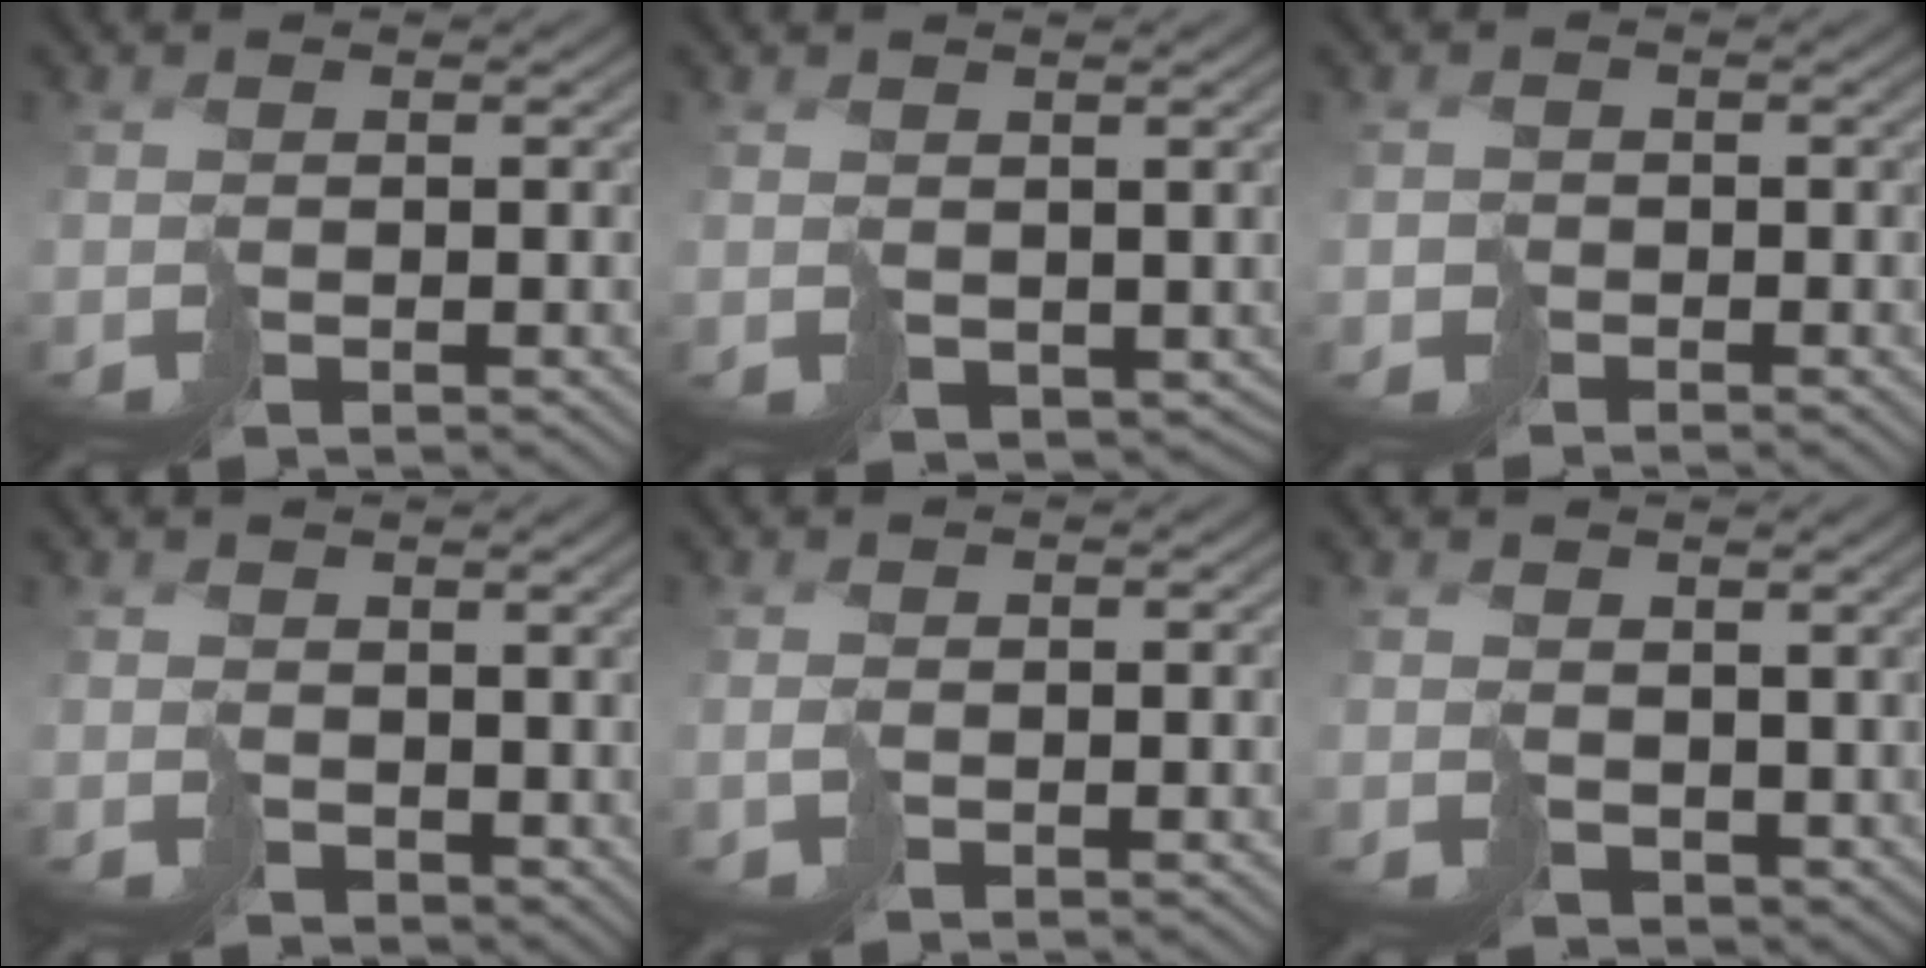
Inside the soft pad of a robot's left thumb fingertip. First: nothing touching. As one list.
[{"total": 3.1, "force": [0.5, 2.6, 1.6], "torque": [-0.045, -0.022, 0.017]}, {"total": 1.9, "force": [-1.1, 1.5, 0.0], "torque": [-0.001, -0.007, -0.030]}, {"total": 3.0, "force": [1.7, 2.2, 1.1], "torque": [-0.033, -0.010, 0.040]}, {"total": 0.6, "force": [-0.2, 0.6, 0.1], "torque": [-0.007, -0.003, -0.003]}, {"total": 3.3, "force": [1.4, 2.6, 1.6], "torque": [-0.050, -0.015, 0.032]}]